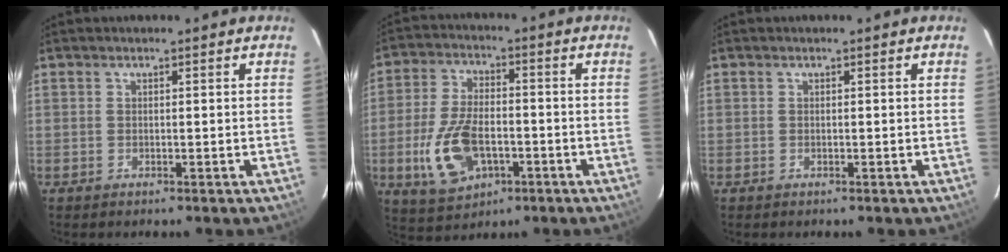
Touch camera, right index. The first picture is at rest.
{"total": 12.7, "force": [-3.9, 6.8, 9.9], "torque": [-0.218, -0.006, -0.062]}
{"total": 0.0}